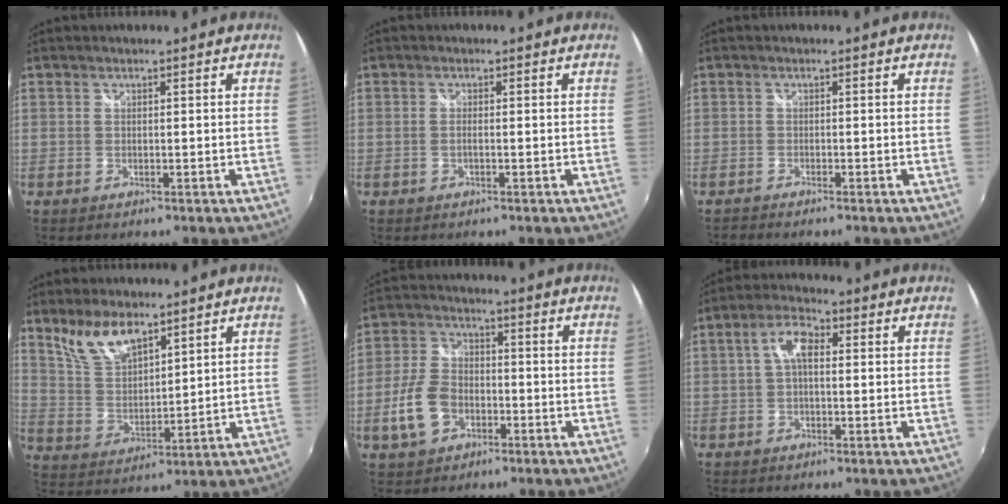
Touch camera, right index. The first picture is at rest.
{"total": 1.1, "force": [-0.3, 0.1, 1.0], "torque": [-0.021, 0.001, -0.007]}
{"total": 1.4, "force": [-1.4, 0.1, 0.4], "torque": [-0.017, -0.009, -0.026]}
{"total": 9.2, "force": [6.7, 3.5, 5.2], "torque": [-0.099, 0.005, 0.140]}
{"total": 9.6, "force": [-3.7, 6.5, 5.9], "torque": [-0.137, 0.008, -0.065]}
{"total": 5.3, "force": [0.7, 2.5, 4.6], "torque": [-0.089, 0.018, 0.009]}